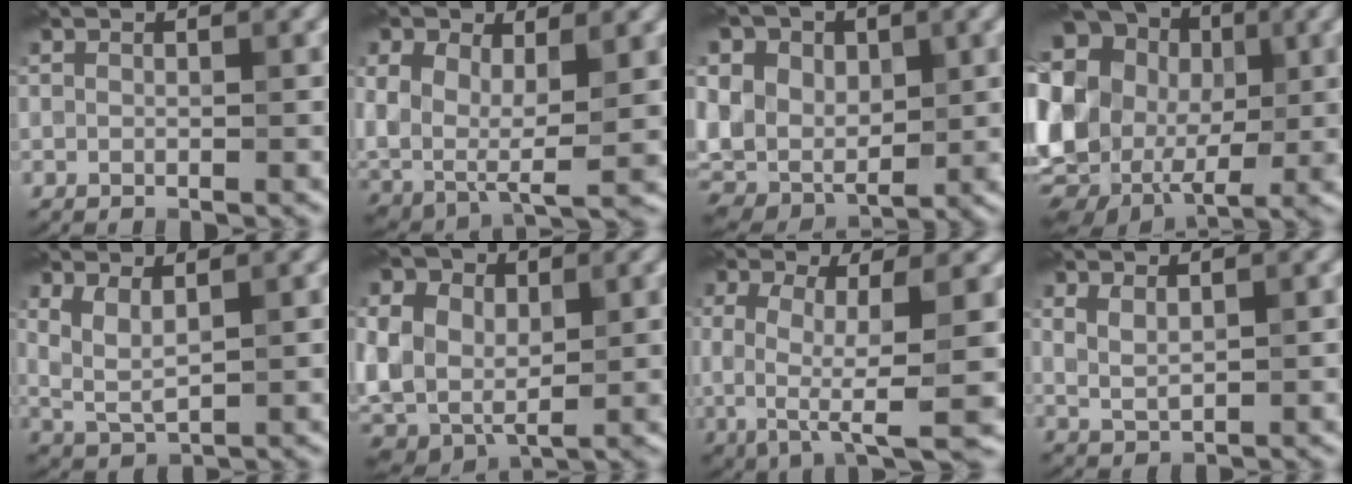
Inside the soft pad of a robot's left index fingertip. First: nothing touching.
{"total": 8.5, "force": [1.6, 5.5, 6.3], "torque": [-0.145, -0.010, 0.034]}
{"total": 12.9, "force": [4.8, 9.3, 7.5], "torque": [-0.157, 0.042, 0.067]}
{"total": 18.1, "force": [3.9, 14.5, 10.1], "torque": [-0.224, 0.029, 0.054]}
{"total": 2.7, "force": [1.1, 1.0, 2.3], "torque": [-0.057, 0.003, 0.029]}
{"total": 12.3, "force": [3.5, 8.8, 7.9], "torque": [-0.167, 0.030, 0.058]}
{"total": 7.0, "force": [-0.9, 2.1, 6.6], "torque": [-0.132, -0.014, -0.010]}
{"total": 1.8, "force": [0.8, 0.8, 1.3], "torque": [-0.033, 0.004, 0.024]}